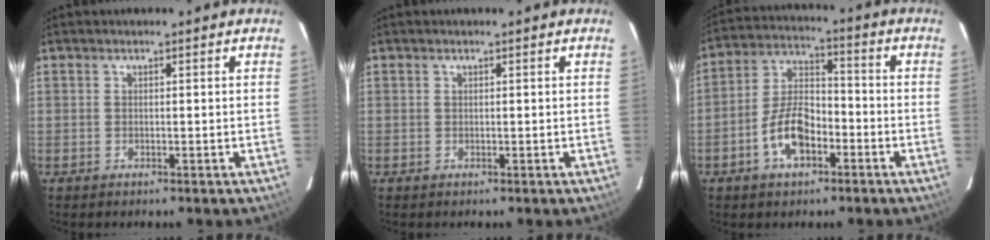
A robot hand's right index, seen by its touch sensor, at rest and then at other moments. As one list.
[{"total": 0.0}, {"total": 10.3, "force": [-4.6, 5.4, 7.4], "torque": [-0.149, 0.020, -0.080]}]